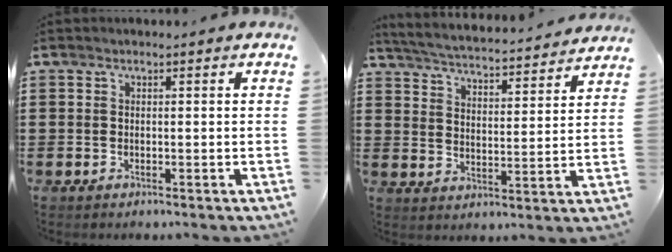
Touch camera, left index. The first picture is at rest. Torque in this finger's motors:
{"motor_torque": [1.76, -0.38, 0.22, 0.12]}